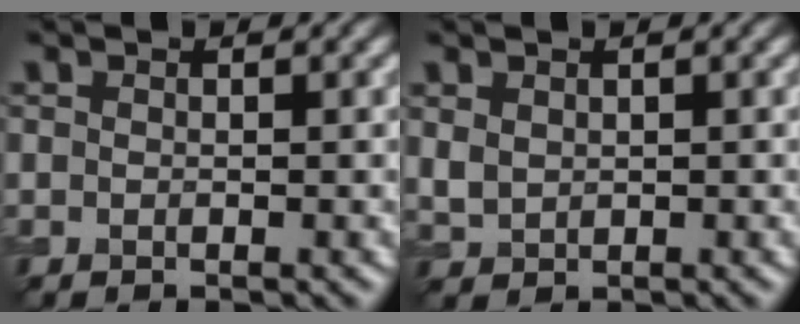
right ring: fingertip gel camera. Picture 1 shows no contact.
{"total": 1.4, "force": [0.6, 1.0, 0.7], "torque": [-0.018, -0.002, 0.018]}